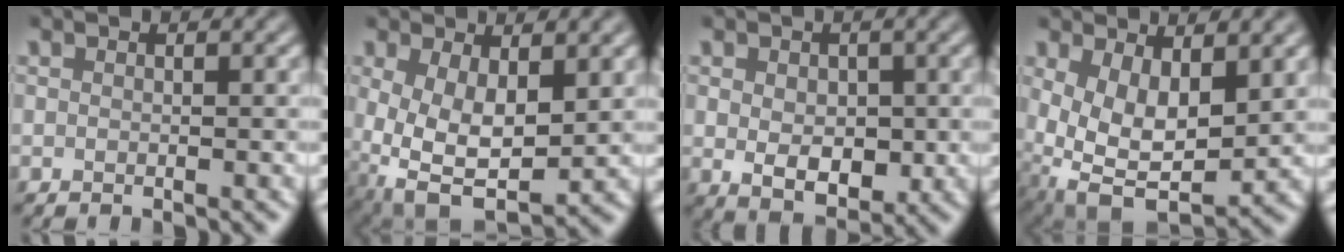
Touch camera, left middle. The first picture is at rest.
{"total": 8.0, "force": [-0.4, 4.6, 6.6], "torque": [-0.144, -0.022, 0.003]}
{"total": 4.4, "force": [0.0, 3.0, 3.2], "torque": [-0.051, -0.008, 0.004]}
{"total": 9.0, "force": [0.5, 5.4, 7.1], "torque": [-0.144, -0.027, 0.024]}